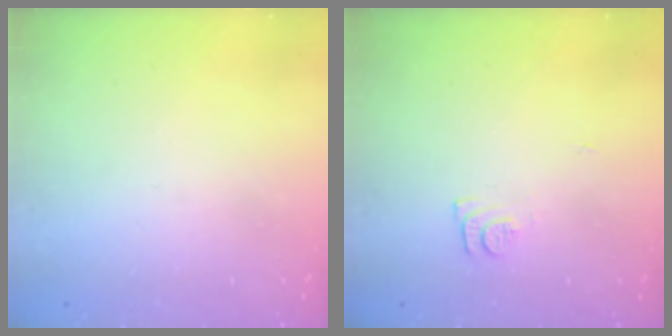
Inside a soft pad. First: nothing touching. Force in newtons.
{"total": 7.0, "press": 7.0, "slide": 0.6}